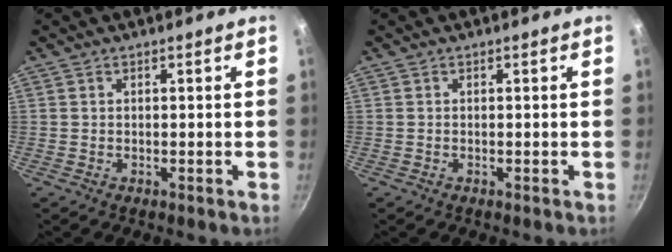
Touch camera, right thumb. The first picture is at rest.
{"total": 0.0}